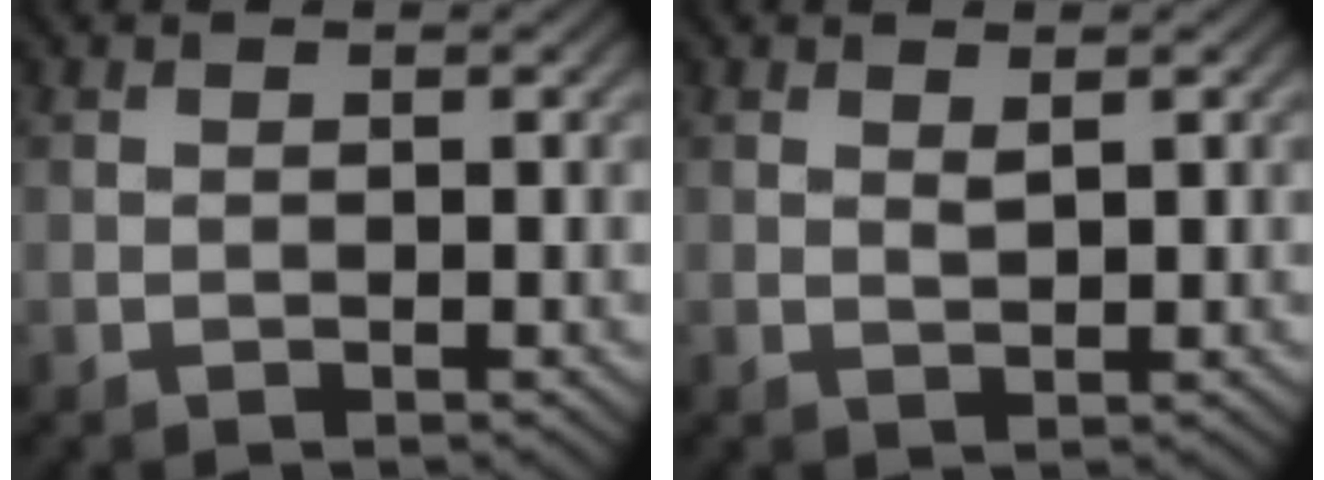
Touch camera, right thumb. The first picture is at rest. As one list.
[{"total": 1.1, "force": [0.7, 0.2, 0.7], "torque": [-0.018, -0.002, 0.015]}]